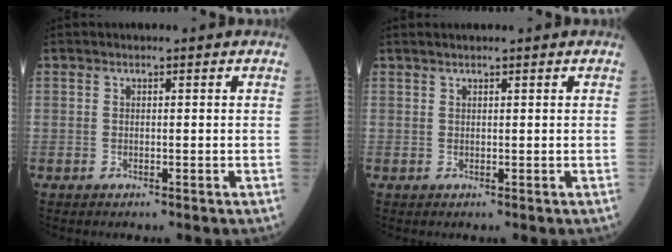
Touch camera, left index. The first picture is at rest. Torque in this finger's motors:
{"motor_torque": [0.01, 0.27, -0.06, -0.01]}